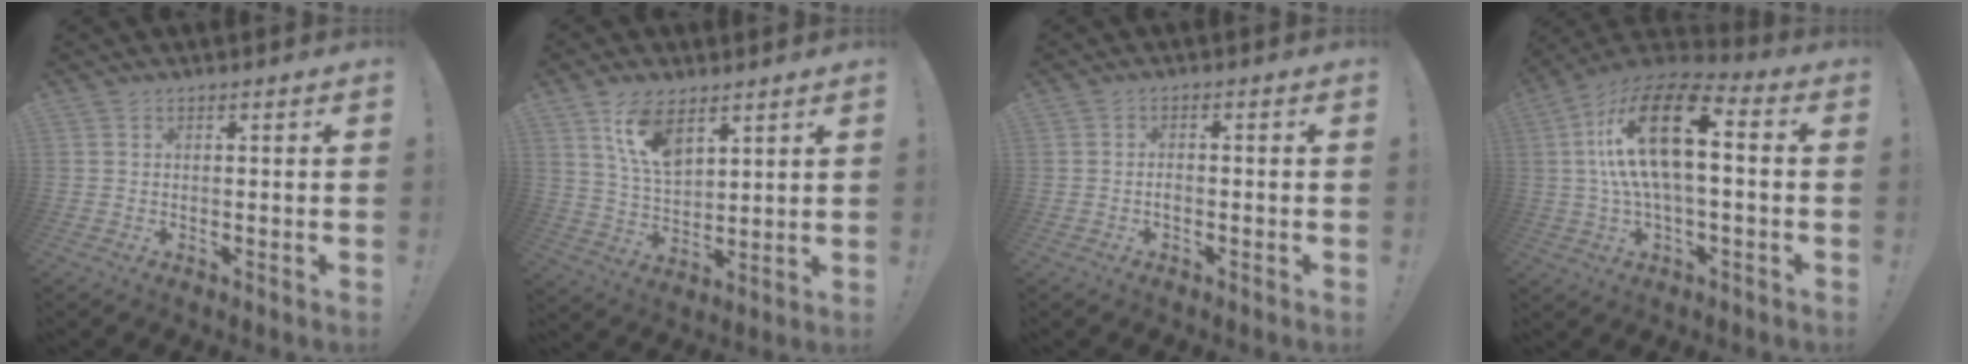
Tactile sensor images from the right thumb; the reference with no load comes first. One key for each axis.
{"total": 11.6, "fx": 7.3, "fy": 5.9, "fz": 6.8, "tx": -0.134, "ty": -0.026, "tz": 0.140}
{"total": 1.3, "fx": -0.8, "fy": 0.6, "fz": 0.9, "tx": -0.024, "ty": 0.006, "tz": -0.013}
{"total": 19.9, "fx": 3.6, "fy": 8.2, "fz": 17.8, "tx": -0.329, "ty": -0.005, "tz": 0.056}